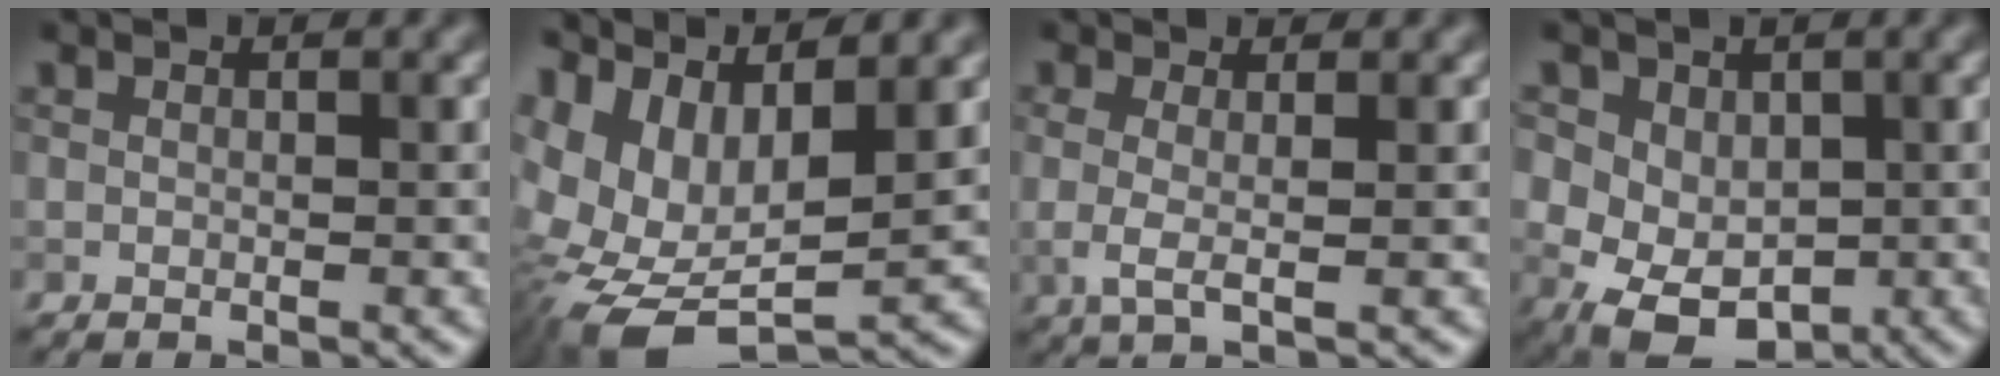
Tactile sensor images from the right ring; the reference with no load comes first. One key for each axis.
{"total": 11.6, "fx": 1.1, "fy": 6.9, "fz": 9.3, "tx": -0.179, "ty": -0.004, "tz": 0.049}
{"total": 2.4, "fx": 0.0, "fy": 0.6, "fz": 2.3, "tx": -0.046, "ty": -0.004, "tz": -0.001}
{"total": 7.6, "fx": -0.2, "fy": 6.0, "fz": 4.6, "tx": -0.062, "ty": 0.003, "tz": -0.013}